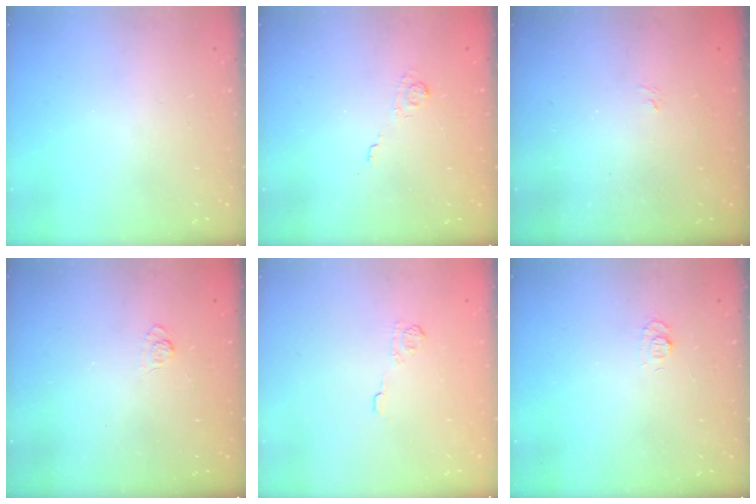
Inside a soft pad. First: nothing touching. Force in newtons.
{"total": 2.0, "press": 1.5, "slide": 1.3}
{"total": 1.5, "press": 1.1, "slide": 1.0}
{"total": 3.8, "press": 3.6, "slide": 1.4}
{"total": 6.1, "press": 5.9, "slide": 1.3}
{"total": 5.4, "press": 5.3, "slide": 0.7}